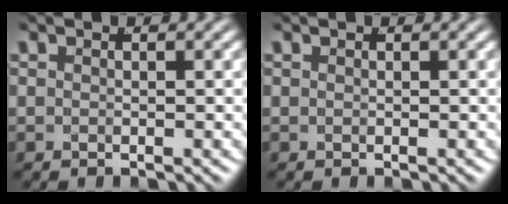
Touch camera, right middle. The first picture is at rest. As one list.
[{"total": 0.6, "force": [0.5, 0.2, 0.1], "torque": [-0.003, 0.005, 0.006]}]